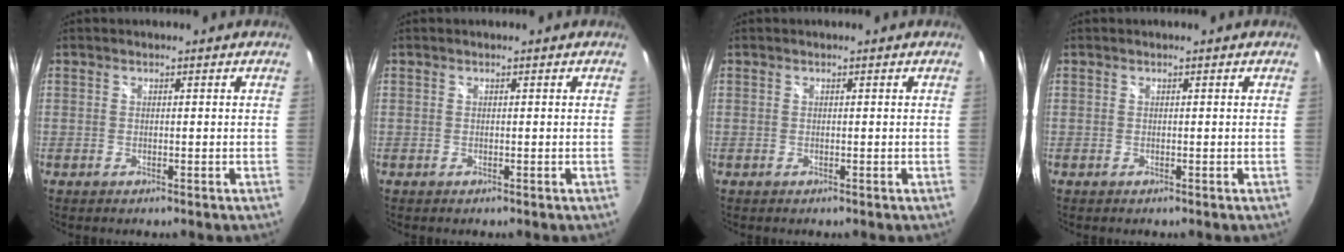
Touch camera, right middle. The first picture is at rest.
{"total": 0.0}
{"total": 0.0}
{"total": 0.0}